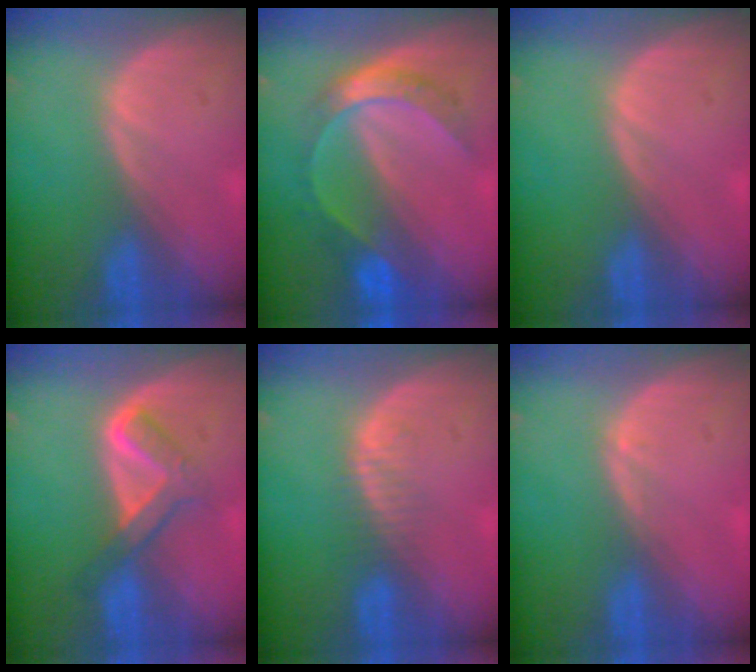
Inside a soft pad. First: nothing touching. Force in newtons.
{"total": 6.7, "press": 6.6, "slide": 0.4}
{"total": 0.0}
{"total": 5.2, "press": 5.1, "slide": 0.8}
{"total": 2.3, "press": 2.3, "slide": 0.3}
{"total": 0.8, "press": 0.7, "slide": 0.1}